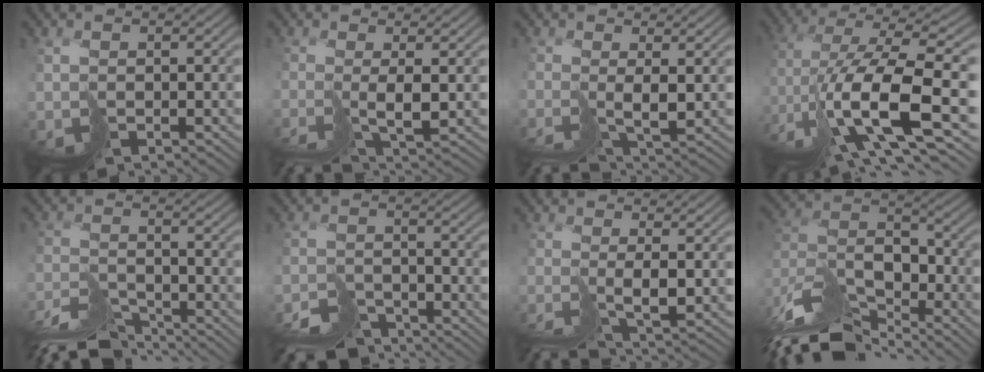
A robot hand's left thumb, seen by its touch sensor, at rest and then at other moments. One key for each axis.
{"total": 2.8, "fx": -1.6, "fy": -0.9, "fz": 2.2, "tx": -0.030, "ty": -0.002, "tz": -0.035}
{"total": 2.5, "fx": -1.5, "fy": -0.6, "fz": 1.9, "tx": -0.024, "ty": -0.004, "tz": -0.031}
{"total": 13.8, "fx": -4.3, "fy": 4.7, "fz": 12.2, "tx": -0.251, "ty": 0.001, "tz": -0.077}
{"total": 7.9, "fx": -7.5, "fy": 1.0, "fz": 2.0, "tx": -0.034, "ty": -0.005, "tz": -0.140}
{"total": 7.8, "fx": -7.4, "fy": 2.1, "fz": 1.4, "tx": -0.009, "ty": -0.014, "tz": -0.112}
{"total": 2.9, "fx": -2.0, "fy": -0.7, "fz": 2.0, "tx": -0.026, "ty": -0.004, "tz": -0.041}
{"total": 13.8, "fx": -11.3, "fy": 4.7, "fz": 6.3, "tx": -0.167, "ty": -0.002, "tz": -0.202}